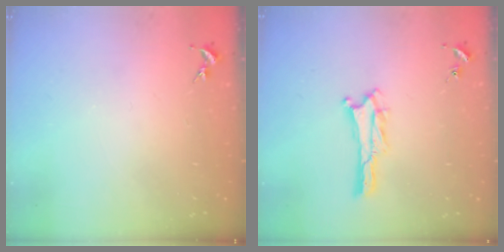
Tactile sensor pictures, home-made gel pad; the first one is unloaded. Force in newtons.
{"total": 1.3, "press": 1.3, "slide": 0.4}